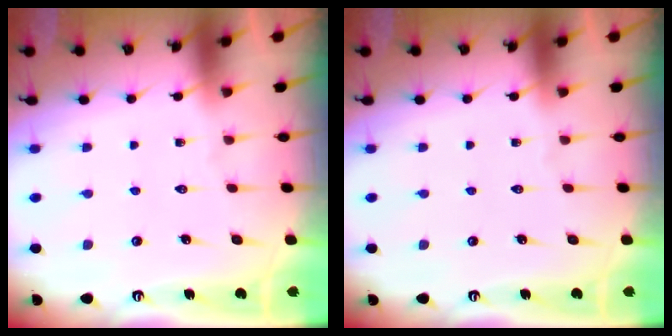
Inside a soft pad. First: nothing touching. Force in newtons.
{"total": 0.0}